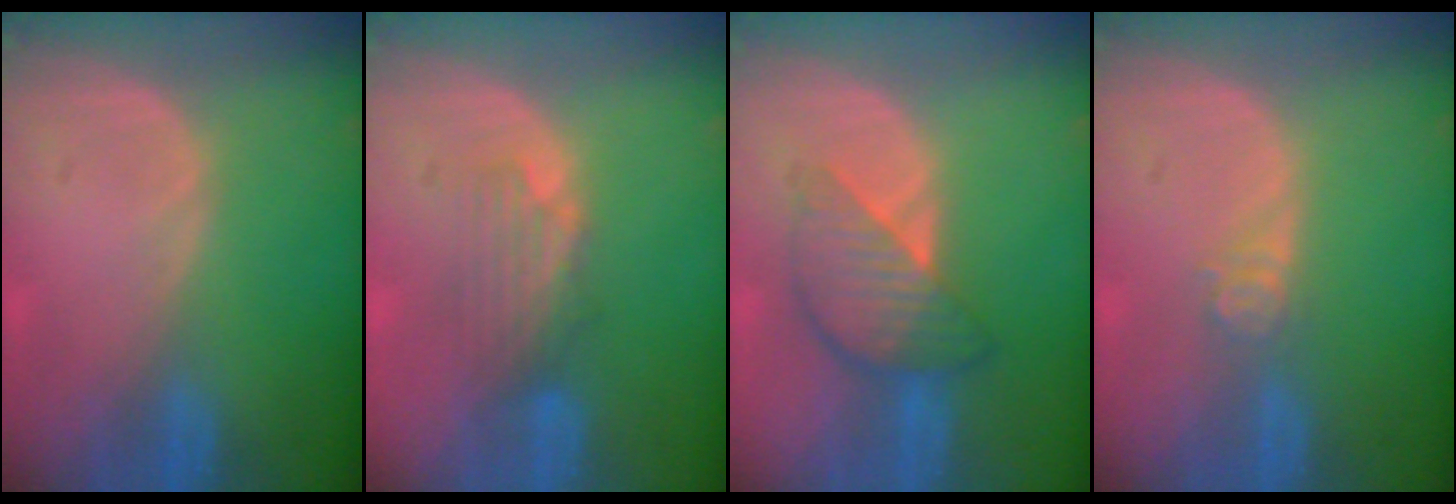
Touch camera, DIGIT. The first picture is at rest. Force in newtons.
{"total": 4.0, "press": 3.6, "slide": 1.8}
{"total": 6.4, "press": 6.4, "slide": 0.3}
{"total": 2.7, "press": 2.2, "slide": 1.5}